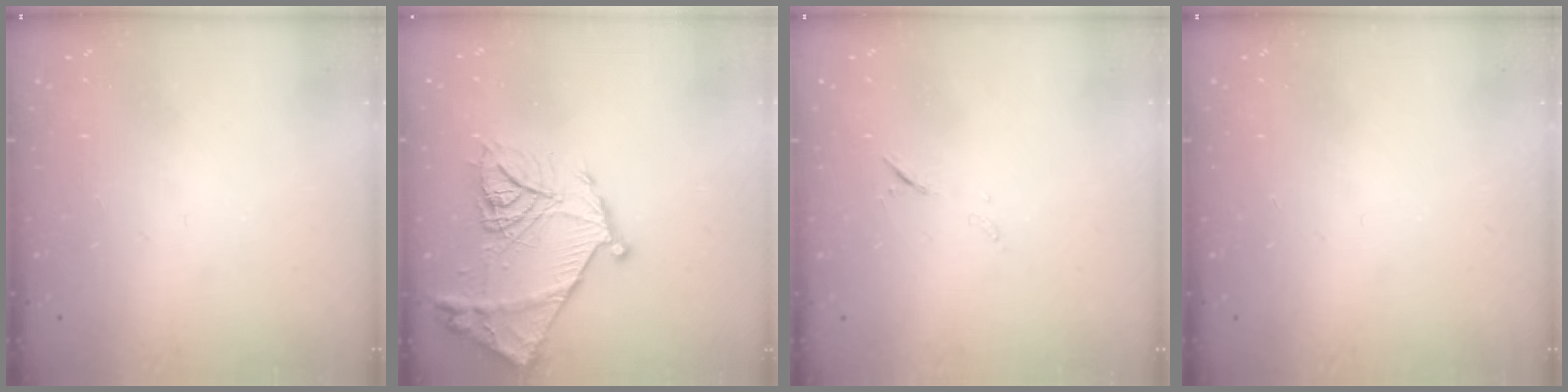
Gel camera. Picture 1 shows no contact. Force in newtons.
{"total": 20.4, "press": 20.3, "slide": 2.0}
{"total": 6.2, "press": 6.2, "slide": 0.8}
{"total": 0.0}